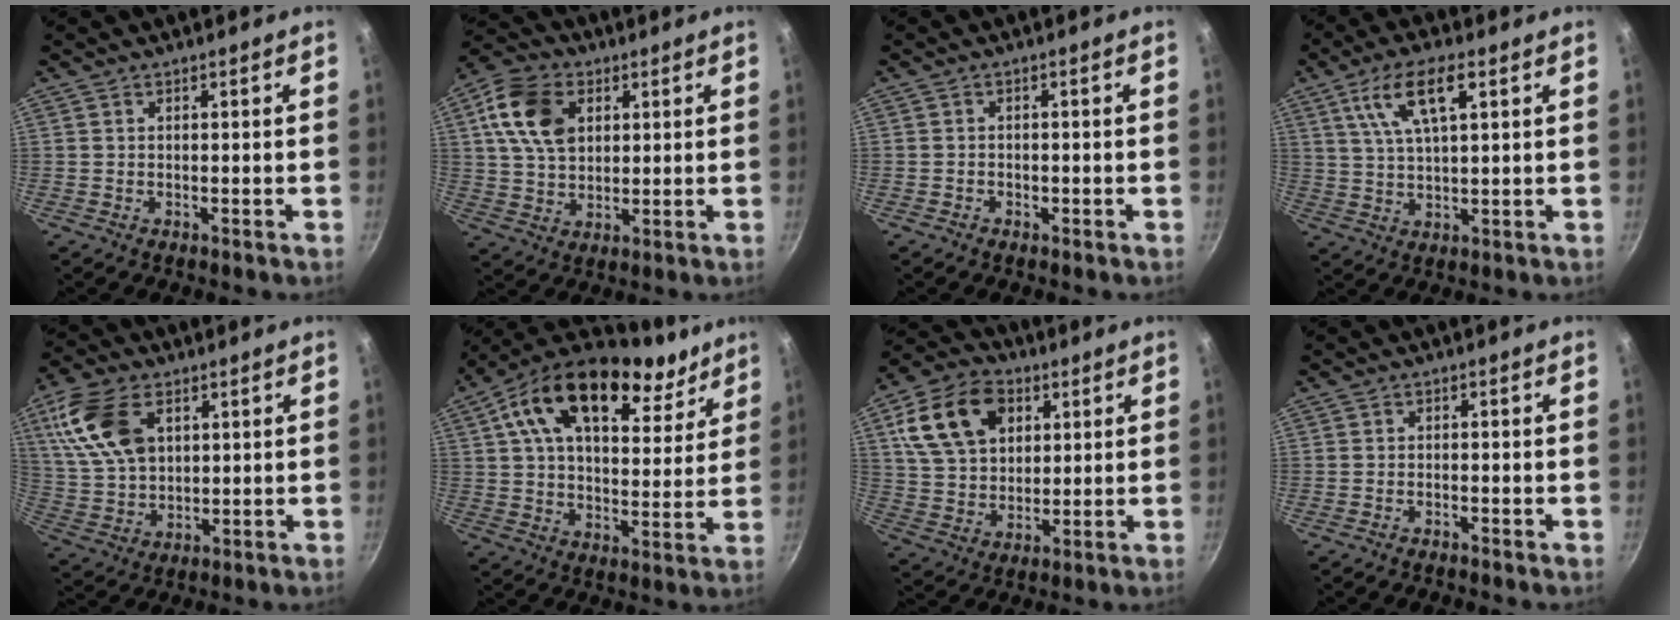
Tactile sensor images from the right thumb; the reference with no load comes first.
{"total": 12.8, "force": [3.8, 8.8, 8.4], "torque": [-0.140, 0.001, 0.064]}
{"total": 1.3, "force": [-0.8, 1.0, 0.2], "torque": [0.000, 0.012, -0.010]}
{"total": 10.3, "force": [4.3, 3.5, 8.6], "torque": [-0.156, -0.001, 0.082]}
{"total": 14.4, "force": [5.1, 8.9, 10.1], "torque": [-0.186, -0.011, 0.105]}
{"total": 23.1, "force": [13.4, 12.5, 14.1], "torque": [-0.217, -0.028, 0.210]}
{"total": 16.4, "force": [6.0, 11.6, 9.9], "torque": [-0.159, 0.000, 0.104]}
{"total": 0.9, "force": [-0.9, 0.2, 0.1], "torque": [-0.013, 0.015, -0.016]}